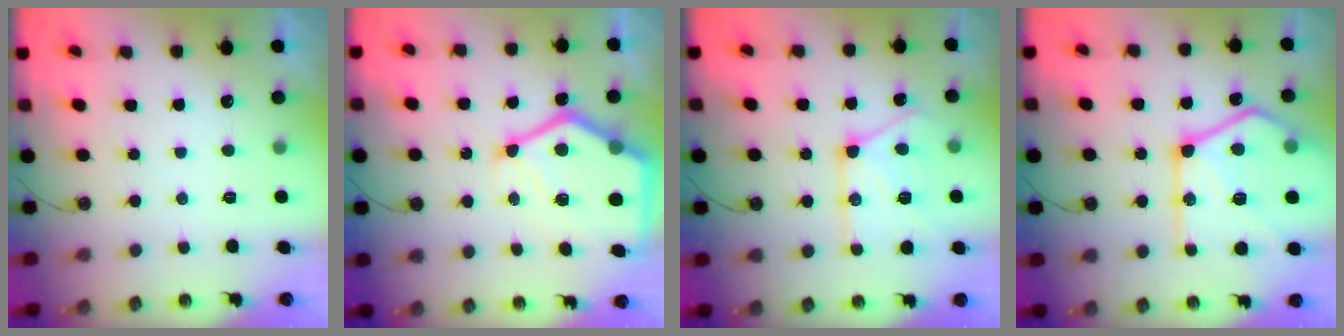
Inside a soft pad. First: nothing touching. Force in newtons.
{"total": 19.0, "press": 18.9, "slide": 1.9}
{"total": 15.2, "press": 15.2, "slide": 0.9}
{"total": 25.7, "press": 25.7, "slide": 1.9}